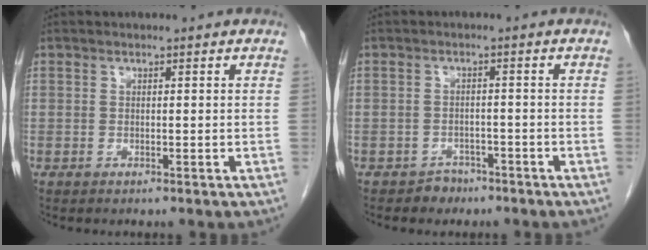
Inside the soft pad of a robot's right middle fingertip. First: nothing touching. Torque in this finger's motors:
{"motor_torque": [-0.40, -0.15, -0.06, -0.02]}